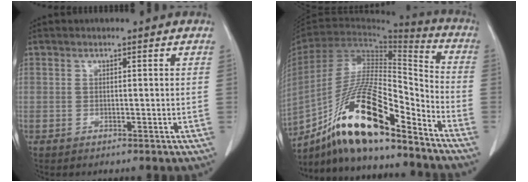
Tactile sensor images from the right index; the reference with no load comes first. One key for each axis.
{"total": 20.2, "fx": -14.0, "fy": 3.3, "fz": 14.1, "tx": -0.276, "ty": -0.008, "tz": -0.252}